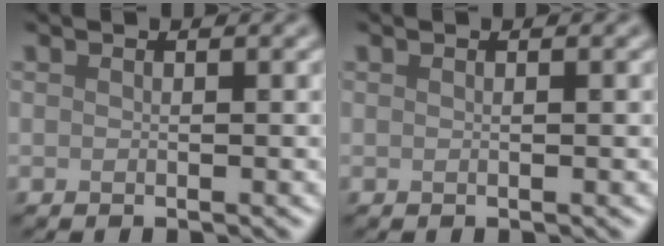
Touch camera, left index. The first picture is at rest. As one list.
[{"total": 0.6, "force": [0.2, 0.2, 0.6], "torque": [-0.007, 0.002, 0.000]}]